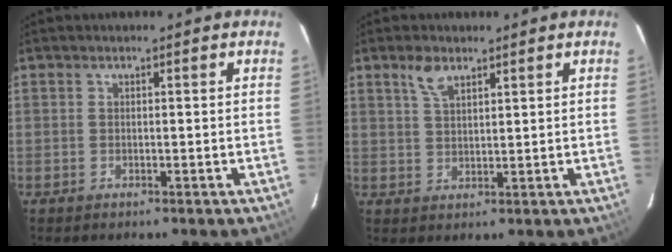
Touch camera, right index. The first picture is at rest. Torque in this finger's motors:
{"motor_torque": [0.41, 0.34, 0.05, 0.04]}